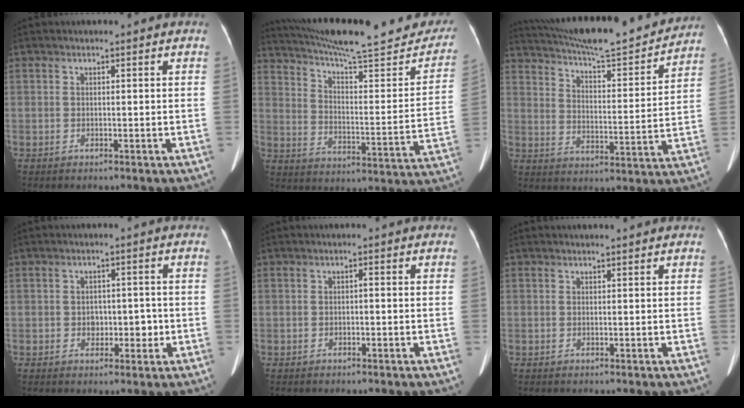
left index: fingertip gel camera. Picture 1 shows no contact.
{"total": 28.0, "force": [24.4, 4.0, 13.1], "torque": [-0.198, -0.043, 0.323]}
{"total": 22.4, "force": [20.5, 1.9, 8.9], "torque": [-0.153, -0.017, 0.291]}
{"total": 3.4, "force": [-0.7, 2.5, 2.3], "torque": [-0.029, 0.011, -0.004]}
{"total": 0.7, "force": [-0.2, 0.2, 0.6], "torque": [-0.008, 0.002, -0.004]}
{"total": 1.9, "force": [1.7, 0.0, 0.8], "torque": [-0.011, 0.015, 0.022]}